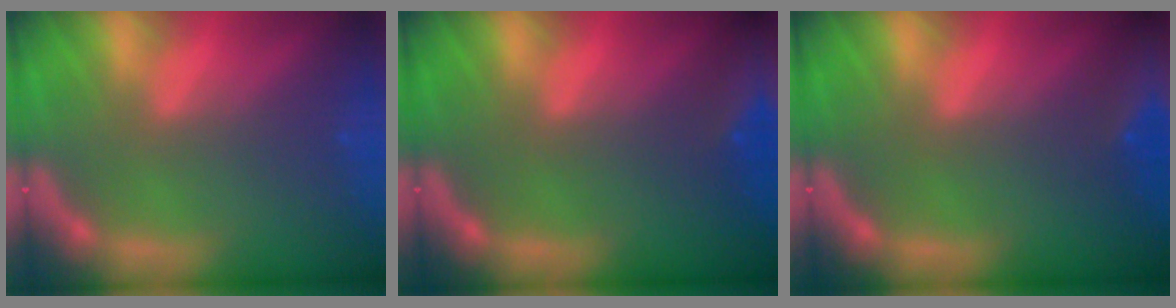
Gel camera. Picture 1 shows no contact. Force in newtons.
{"total": 8.9}
{"total": 9.4}